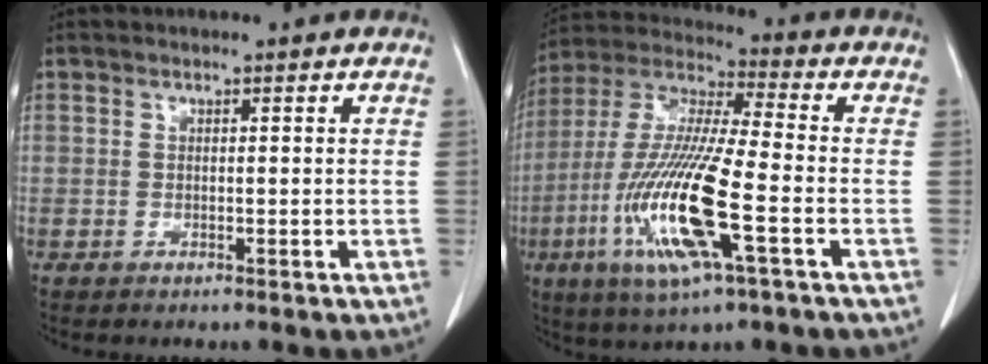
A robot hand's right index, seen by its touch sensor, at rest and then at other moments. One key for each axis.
{"total": 17.9, "fx": -5.4, "fy": 1.6, "fz": 17.0, "tx": -0.358, "ty": -0.020, "tz": -0.102}